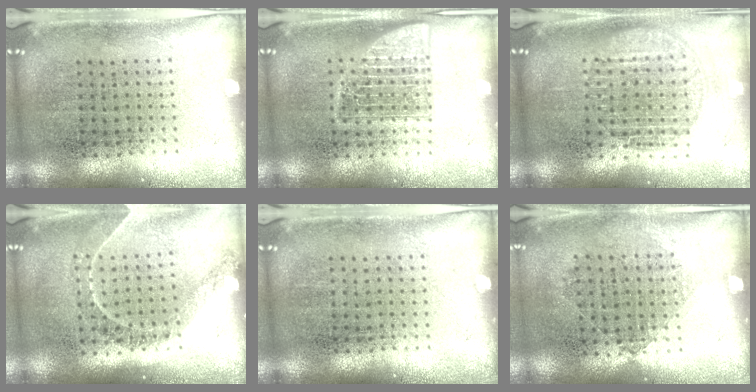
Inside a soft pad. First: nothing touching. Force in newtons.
{"total": 2.5, "press": 2.4, "slide": 0.3}
{"total": 1.7, "press": 1.5, "slide": 0.9}
{"total": 1.2, "press": 1.1, "slide": 0.5}
{"total": 0.0}
{"total": 1.0, "press": 0.9, "slide": 0.4}